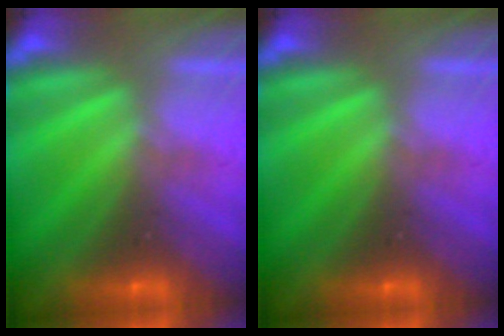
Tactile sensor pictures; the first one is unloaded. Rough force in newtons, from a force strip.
{"total": 0.0}